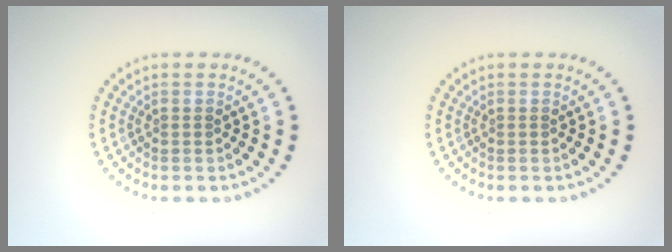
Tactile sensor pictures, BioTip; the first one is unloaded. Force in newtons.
{"total": 0.0}